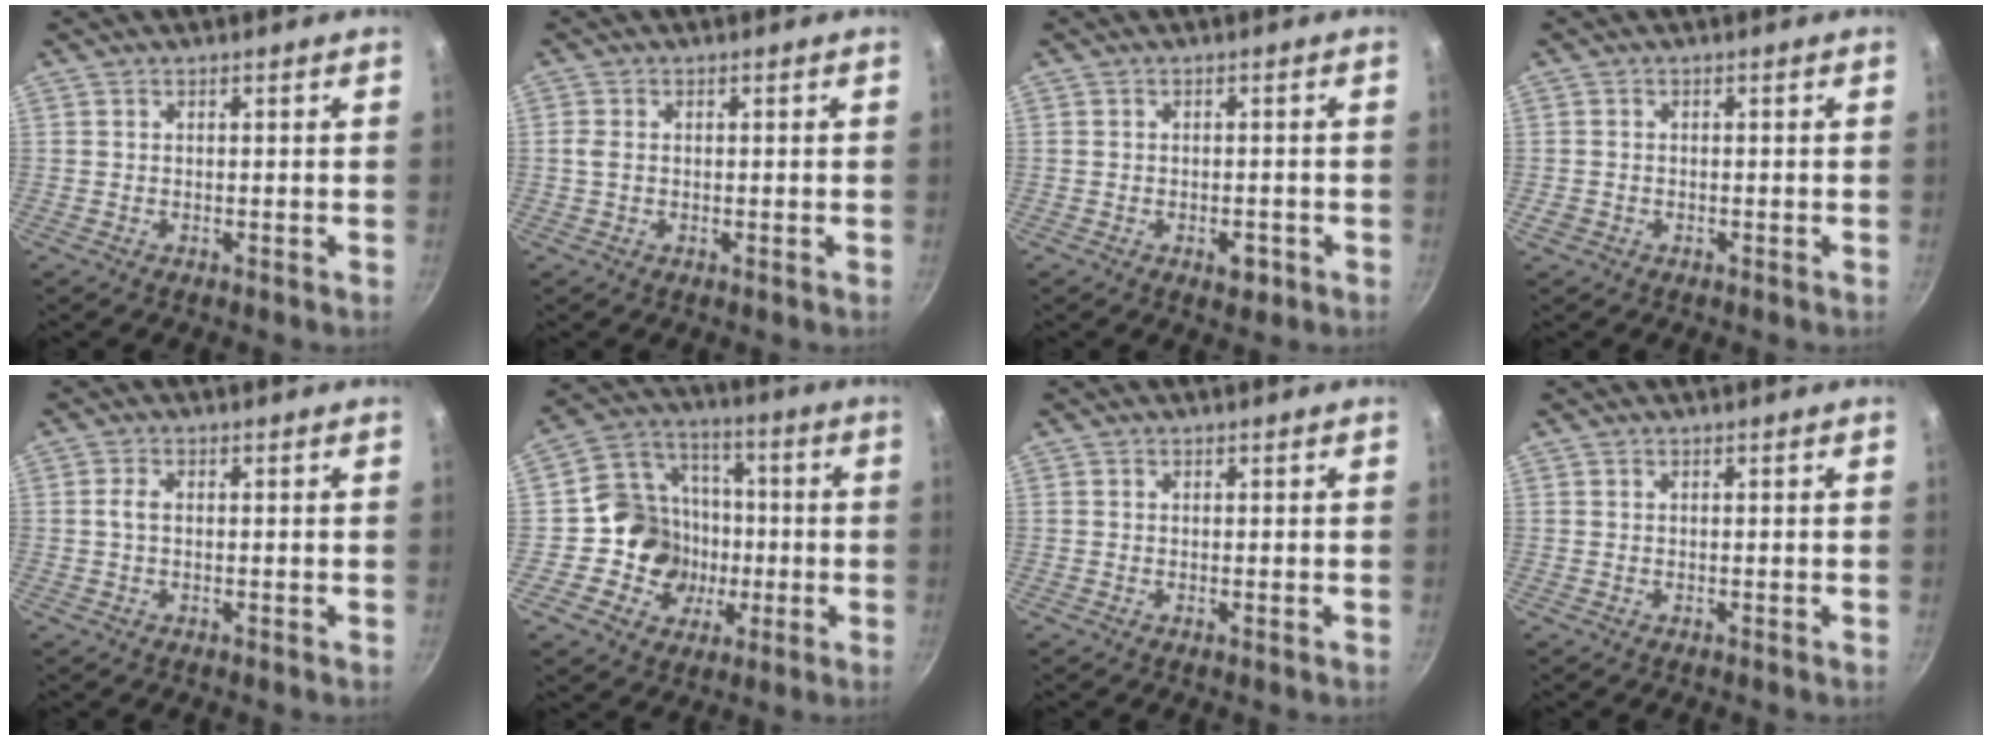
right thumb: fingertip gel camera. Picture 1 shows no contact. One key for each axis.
{"total": 1.7, "fx": 0.0, "fy": 1.2, "fz": 1.1, "tx": -0.026, "ty": 0.003, "tz": -0.002}
{"total": 3.0, "fx": -1.4, "fy": 1.7, "fz": 2.1, "tx": -0.020, "ty": 0.013, "tz": -0.013}
{"total": 1.5, "fx": -0.7, "fy": 1.2, "fz": 0.6, "tx": -0.013, "ty": 0.002, "tz": -0.010}
{"total": 2.0, "fx": 0.0, "fy": 1.0, "fz": 1.7, "tx": -0.039, "ty": 0.006, "tz": -0.002}
{"total": 14.2, "fx": -2.4, "fy": 13.2, "fz": 4.6, "tx": -0.035, "ty": 0.032, "tz": -0.049}
{"total": 0.0}
{"total": 0.0}